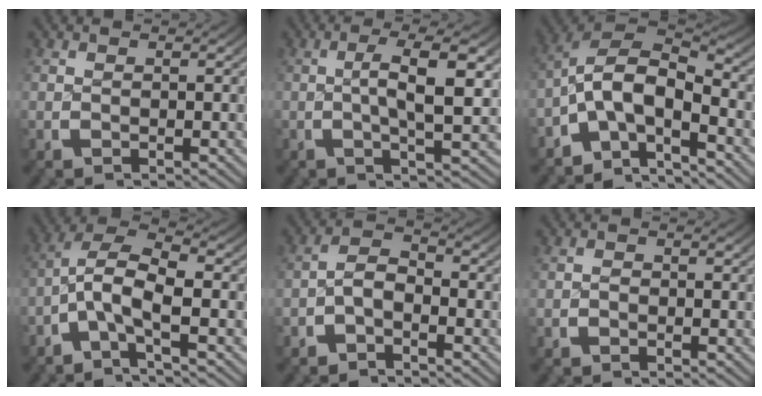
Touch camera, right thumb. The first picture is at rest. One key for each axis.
{"total": 5.8, "fx": 0.6, "fy": 1.6, "fz": 5.5, "tx": -0.096, "ty": 0.002, "tz": 0.008}
{"total": 12.6, "fx": -2.7, "fy": 8.7, "fz": 8.7, "tx": -0.186, "ty": -0.037, "tz": -0.044}
{"total": 7.7, "fx": -1.6, "fy": 4.6, "fz": 6.0, "tx": -0.133, "ty": -0.029, "tz": -0.027}
{"total": 3.5, "fx": -1.4, "fy": 2.3, "fz": 2.3, "tx": -0.039, "ty": -0.010, "tz": -0.027}
{"total": 0.5, "fx": -0.4, "fy": 0.3, "fz": 0.2, "tx": -0.003, "ty": -0.002, "tz": -0.009}